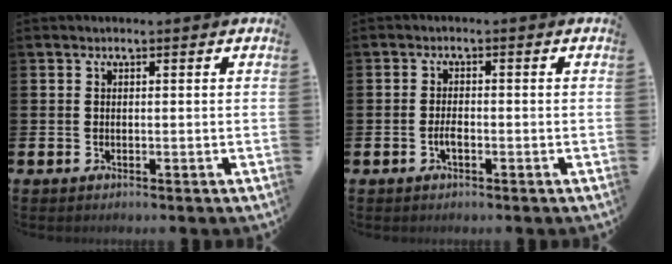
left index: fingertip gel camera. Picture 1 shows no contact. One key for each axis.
{"total": 1.8, "fx": -0.7, "fy": 0.8, "fz": 1.5, "tx": -0.024, "ty": 0.000, "tz": -0.015}